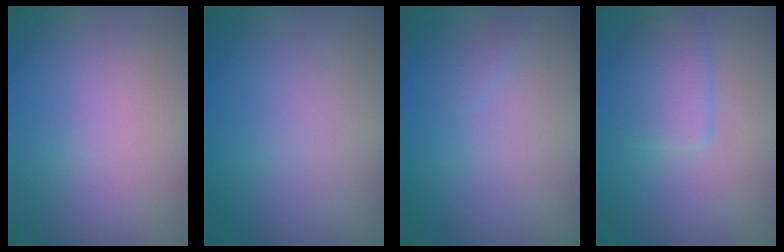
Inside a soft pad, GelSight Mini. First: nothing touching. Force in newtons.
{"total": 0.0}
{"total": 0.6, "press": 0.6, "slide": 0.1}
{"total": 2.4, "press": 2.3, "slide": 0.2}